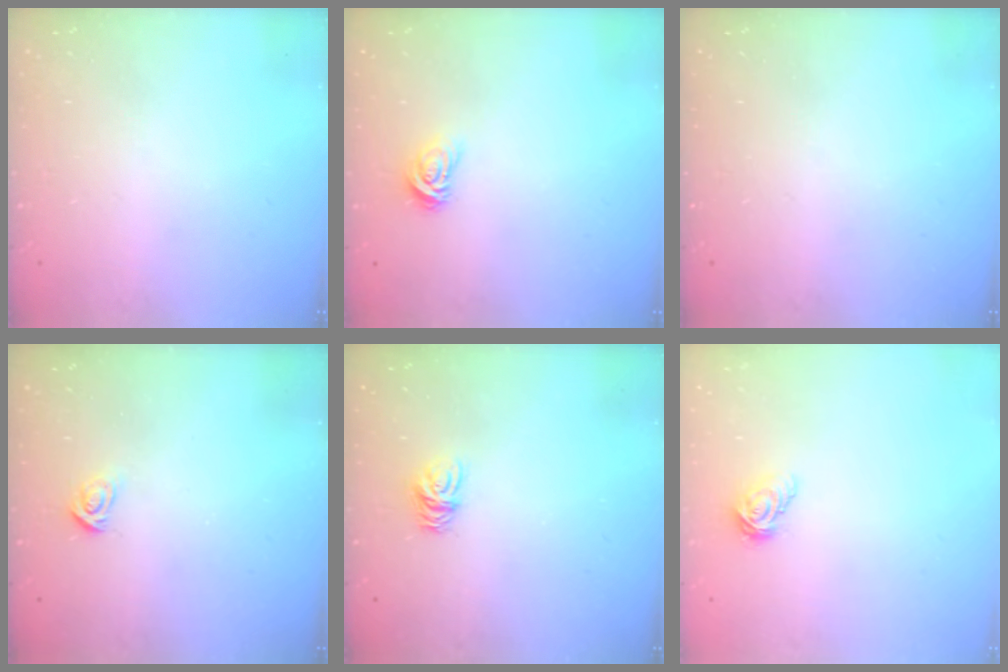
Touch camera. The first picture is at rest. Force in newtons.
{"total": 3.8, "press": 3.8, "slide": 0.2}
{"total": 0.0}
{"total": 3.0, "press": 3.0, "slide": 0.3}
{"total": 4.5, "press": 4.4, "slide": 0.3}
{"total": 5.6, "press": 5.6, "slide": 0.4}